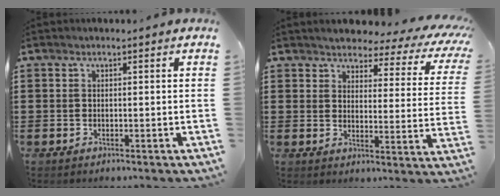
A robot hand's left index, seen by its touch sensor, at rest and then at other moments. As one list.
[{"total": 3.4, "force": [3.2, 0.7, 1.0], "torque": [-0.034, -0.025, 0.047]}]